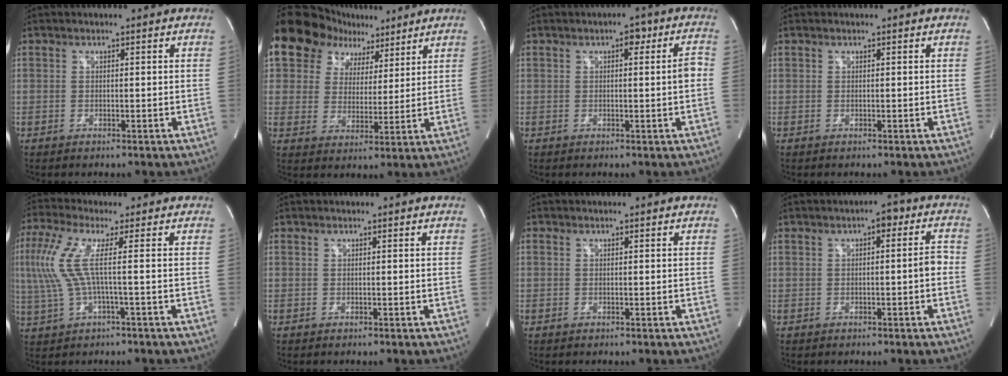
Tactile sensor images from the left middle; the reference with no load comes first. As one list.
[{"total": 12.5, "force": [8.4, 8.4, 3.9], "torque": [-0.049, 0.043, 0.141]}, {"total": 4.1, "force": [0.5, 1.1, 3.9], "torque": [-0.052, 0.014, 0.004]}, {"total": 1.1, "force": [-0.2, -0.7, -0.8], "torque": [0.017, -0.003, -0.002]}, {"total": 8.3, "force": [0.8, 0.5, 8.2], "torque": [-0.203, 0.015, 0.015]}, {"total": 0.0}, {"total": 0.0}, {"total": 3.9, "force": [0.0, 1.1, 3.8], "torque": [-0.048, 0.014, -0.006]}]